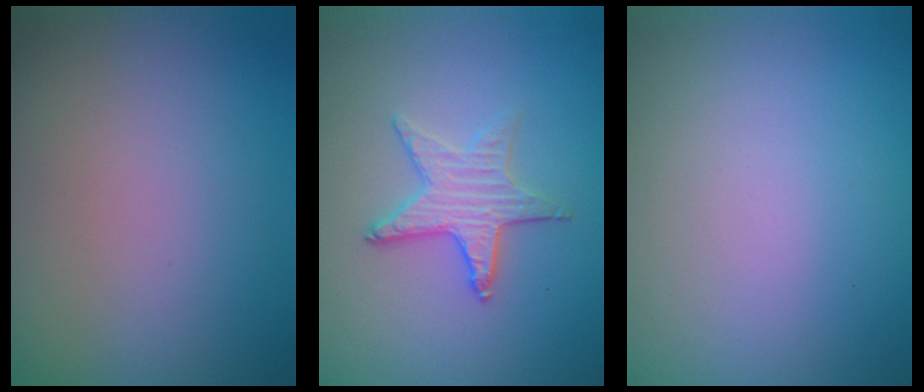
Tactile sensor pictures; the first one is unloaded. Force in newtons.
{"total": 3.2, "press": 2.8, "slide": 1.5}
{"total": 0.0}